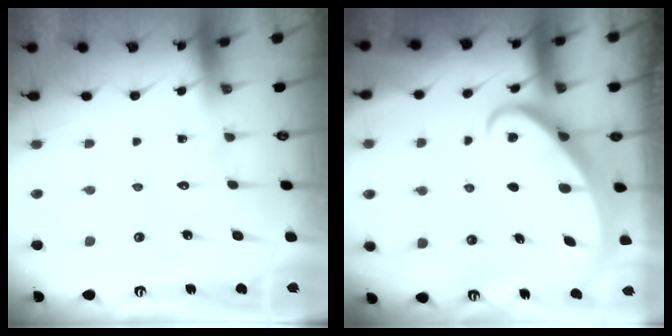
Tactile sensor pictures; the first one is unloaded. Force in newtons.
{"total": 2.7, "press": 2.7, "slide": 0.3}